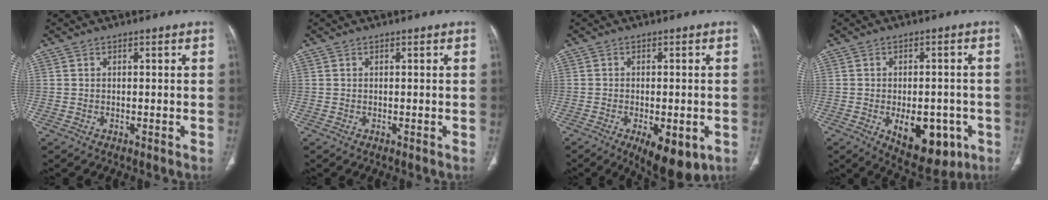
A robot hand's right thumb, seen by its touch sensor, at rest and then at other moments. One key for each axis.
{"total": 0.0}
{"total": 10.5, "fx": -4.5, "fy": 4.6, "fz": 8.3, "tx": -0.106, "ty": -0.005, "tz": -0.055}
{"total": 12.7, "fx": -4.2, "fy": 6.9, "fz": 9.7, "tx": -0.113, "ty": 0.008, "tz": -0.043}